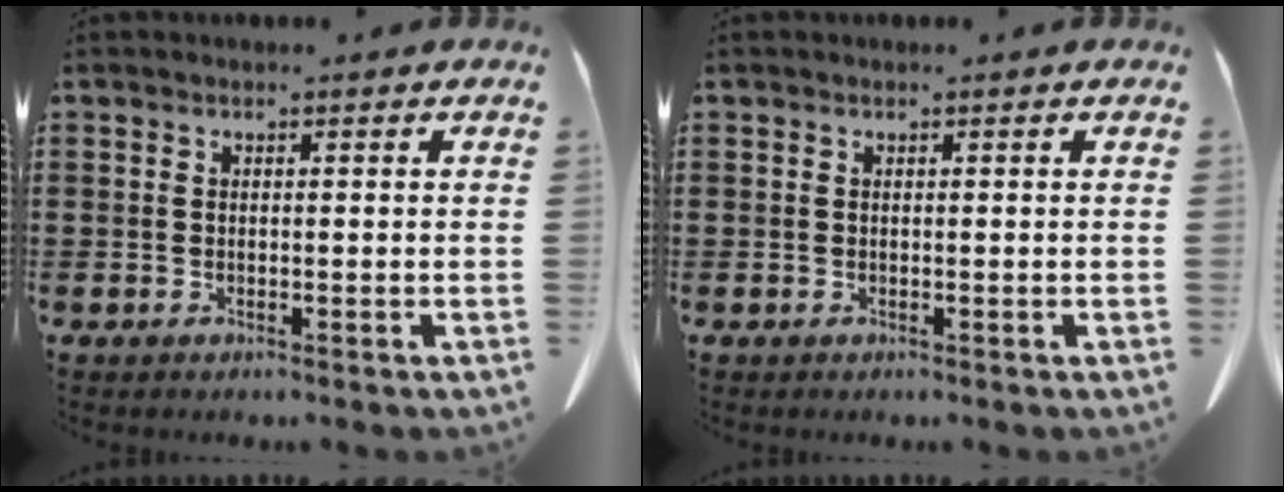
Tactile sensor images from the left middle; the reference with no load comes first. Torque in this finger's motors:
{"motor_torque": [-0.01, 0.05, -0.03, 0.00]}